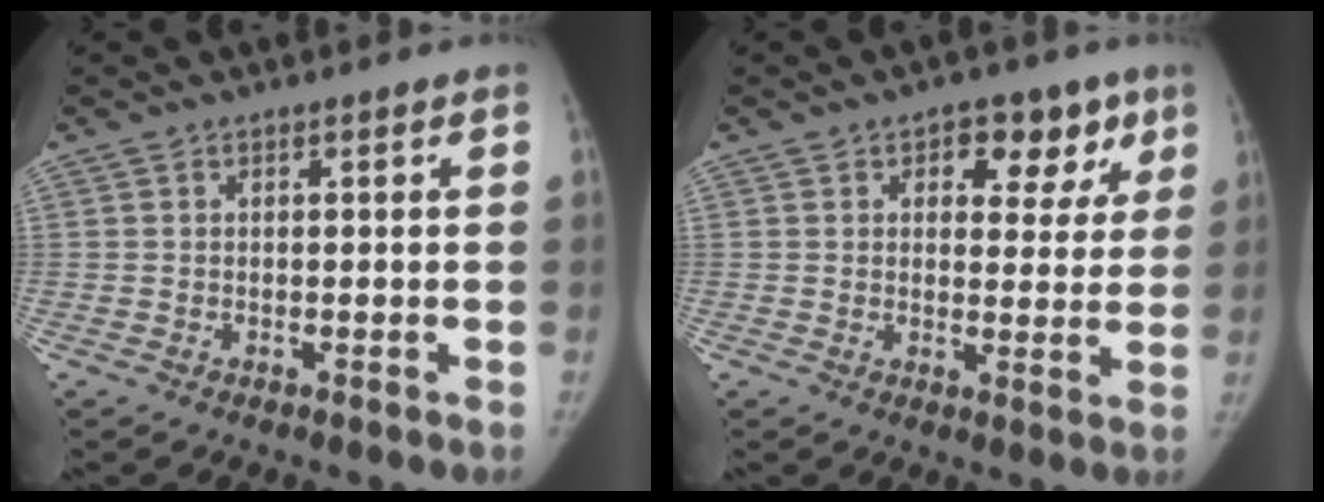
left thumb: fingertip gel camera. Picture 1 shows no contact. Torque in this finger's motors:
{"motor_torque": [0.01, 0.03, 0.31, -0.23, 0.09]}